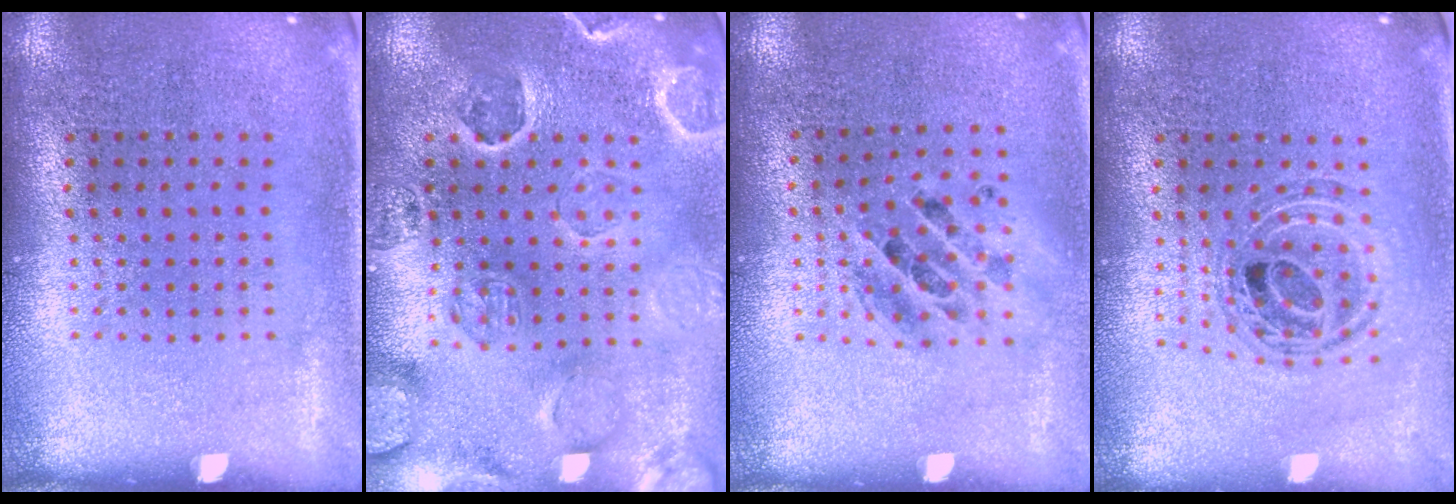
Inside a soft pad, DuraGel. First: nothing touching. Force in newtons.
{"total": 2.7, "press": 2.7, "slide": 0.5}
{"total": 1.3, "press": 1.2, "slide": 0.5}
{"total": 0.9, "press": 0.9, "slide": 0.2}